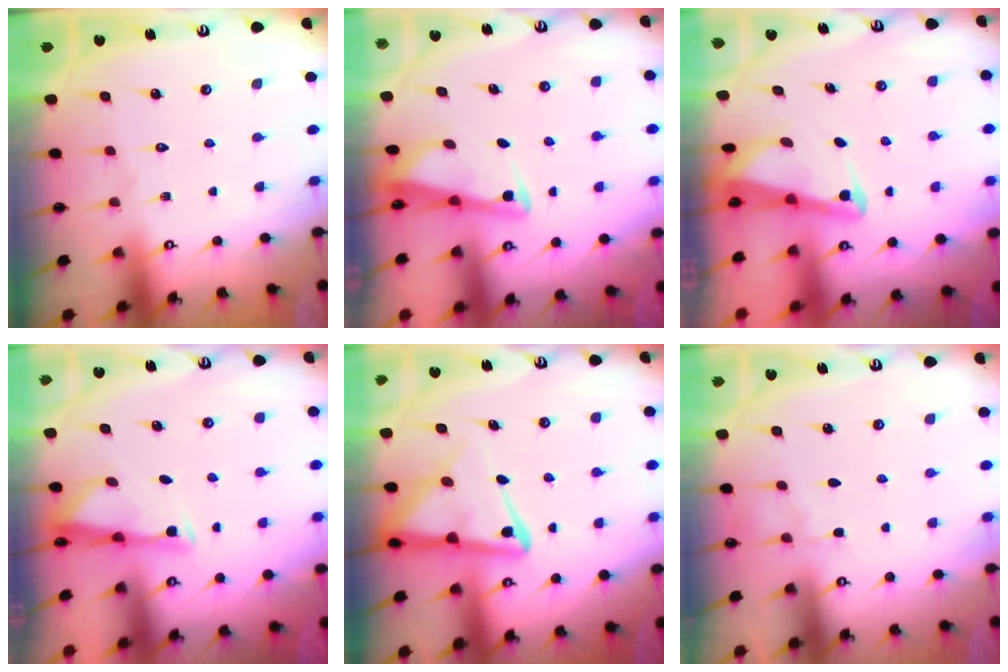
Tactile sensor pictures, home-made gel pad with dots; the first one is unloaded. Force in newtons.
{"total": 2.9, "press": 2.9, "slide": 0.3}
{"total": 3.0, "press": 3.0, "slide": 0.3}
{"total": 3.3, "press": 3.3, "slide": 0.4}
{"total": 8.7, "press": 8.6, "slide": 1.0}
{"total": 2.1, "press": 2.1, "slide": 0.4}